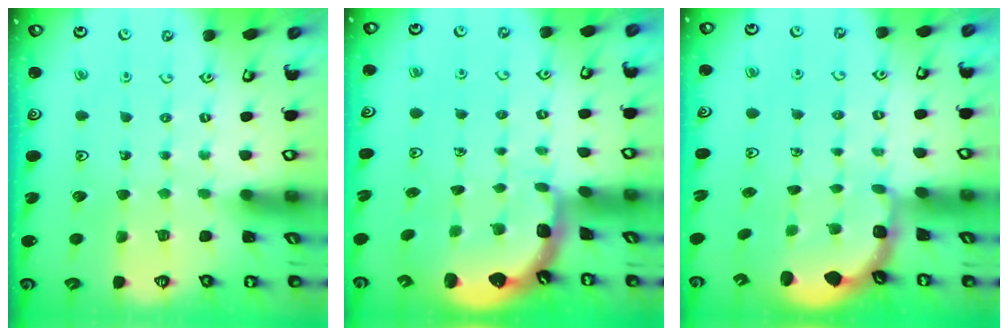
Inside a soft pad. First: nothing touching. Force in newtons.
{"total": 2.3, "press": 1.7, "slide": 1.6}
{"total": 2.9, "press": 1.7, "slide": 2.3}